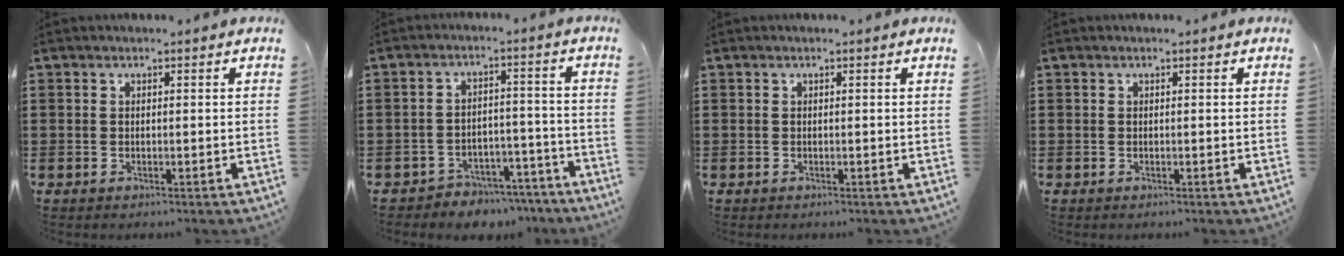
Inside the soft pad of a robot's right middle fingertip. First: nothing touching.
{"total": 4.5, "force": [-4.4, 1.0, 0.2], "torque": [-0.008, 0.009, -0.091]}
{"total": 0.0}
{"total": 0.0}